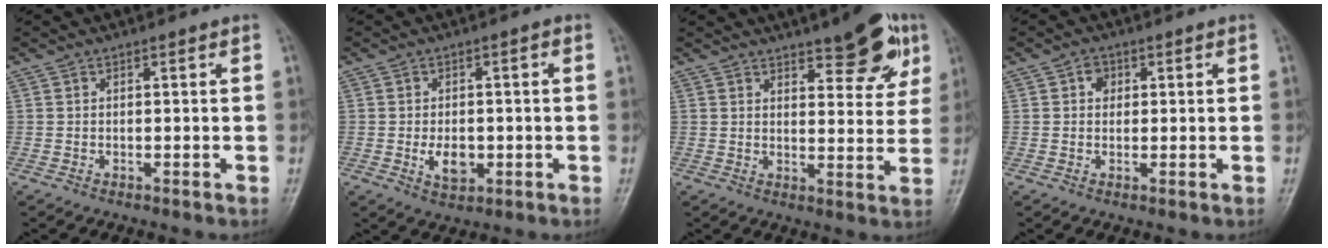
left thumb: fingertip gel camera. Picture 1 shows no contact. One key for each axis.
{"total": 5.7, "fx": -1.2, "fy": 3.6, "fz": 4.2, "tx": -0.056, "ty": 0.003, "tz": -0.016}
{"total": 11.7, "fx": 7.4, "fy": 4.3, "fz": 7.9, "tx": -0.063, "ty": -0.034, "tz": 0.101}
{"total": 2.6, "fx": 0.6, "fy": 2.3, "fz": 1.1, "tx": 0.003, "ty": 0.002, "tz": 0.005}